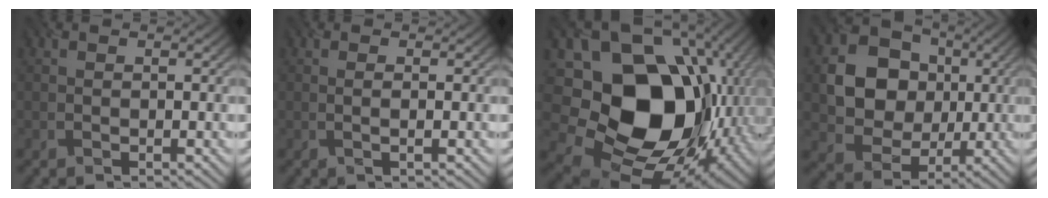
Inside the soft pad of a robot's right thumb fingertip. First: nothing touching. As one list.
[{"total": 0.8, "force": [0.0, 0.2, 0.8], "torque": [-0.014, 0.002, -0.004]}, {"total": 20.1, "force": [-0.3, 16.4, 11.7], "torque": [-0.249, -0.044, 0.038]}, {"total": 10.5, "force": [1.1, 9.0, 5.2], "torque": [-0.113, 0.001, 0.015]}]